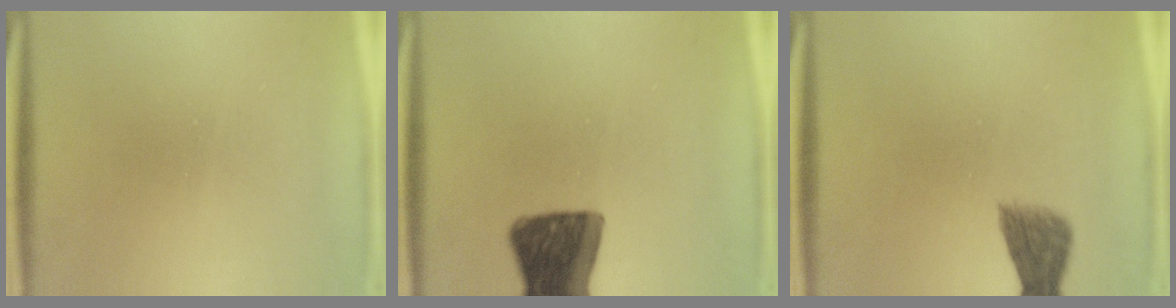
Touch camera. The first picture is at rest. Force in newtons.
{"total": 12.8}
{"total": 3.7}